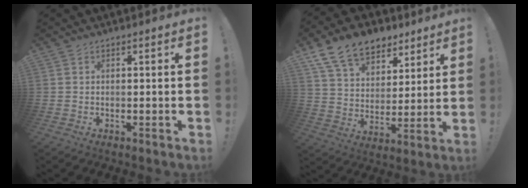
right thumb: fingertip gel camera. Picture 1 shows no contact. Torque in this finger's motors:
{"motor_torque": [0.50, 0.84, 0.51, -0.03, 0.17]}